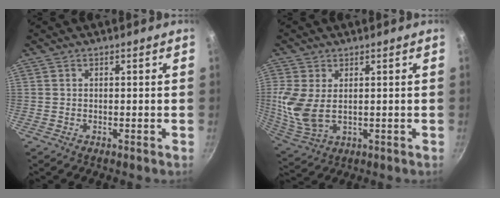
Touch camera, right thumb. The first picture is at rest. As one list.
[{"total": 9.8, "force": [1.2, 5.8, 7.7], "torque": [-0.167, -0.011, 0.034]}]